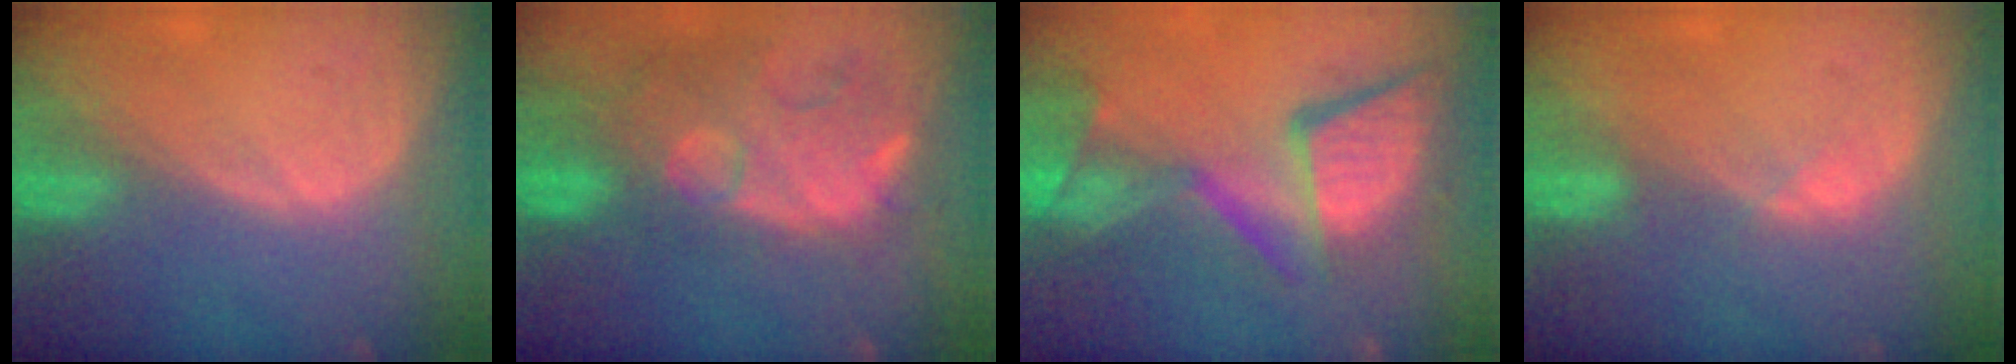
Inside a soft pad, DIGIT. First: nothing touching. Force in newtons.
{"total": 12.6, "press": 11.3, "slide": 5.7}
{"total": 13.8, "press": 11.1, "slide": 8.1}
{"total": 1.4, "press": 1.2, "slide": 0.7}